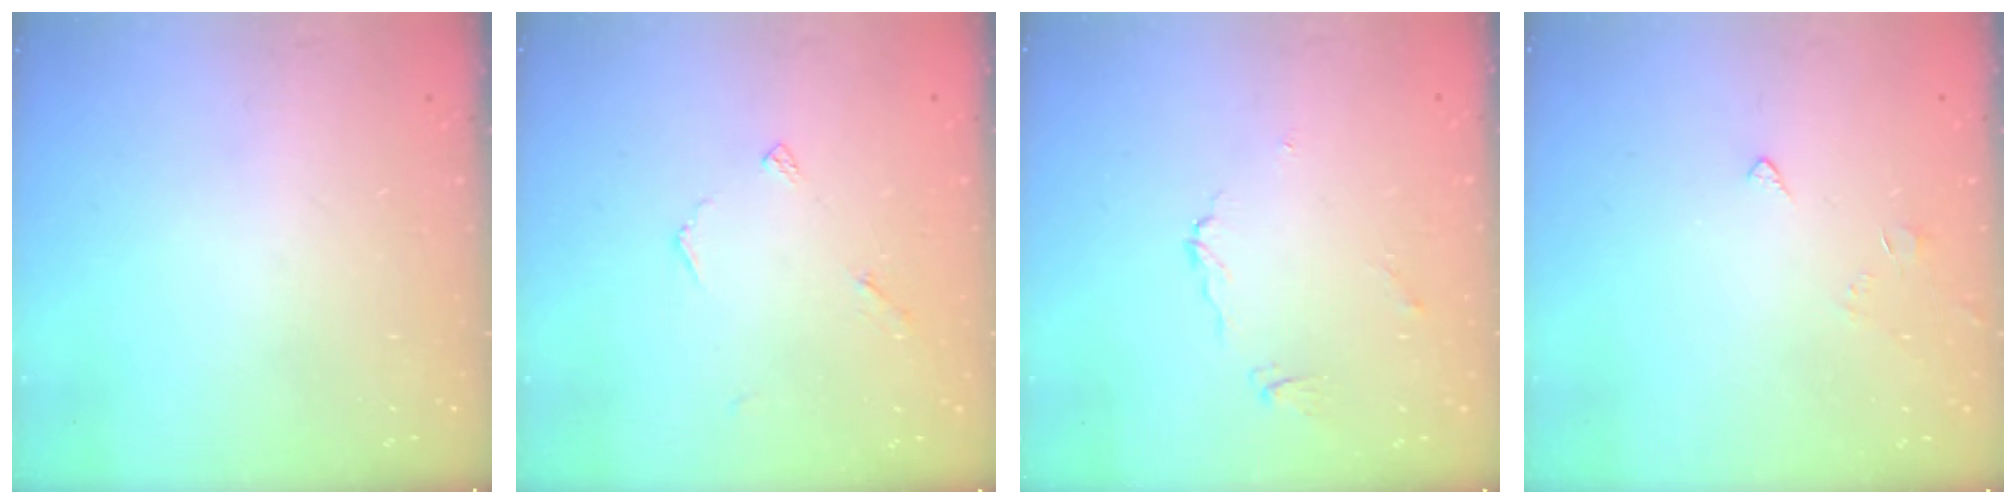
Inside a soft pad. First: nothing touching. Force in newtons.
{"total": 4.2, "press": 4.2, "slide": 0.4}
{"total": 4.2, "press": 4.2, "slide": 0.7}
{"total": 2.5, "press": 2.4, "slide": 0.6}